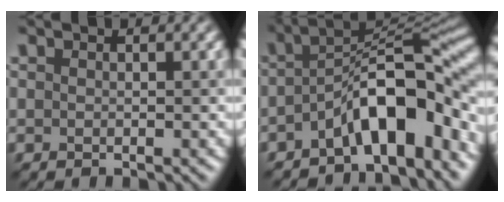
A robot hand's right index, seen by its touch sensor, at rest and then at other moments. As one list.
[{"total": 9.2, "force": [-3.9, 3.3, 7.6], "torque": [-0.097, 0.015, -0.077]}]